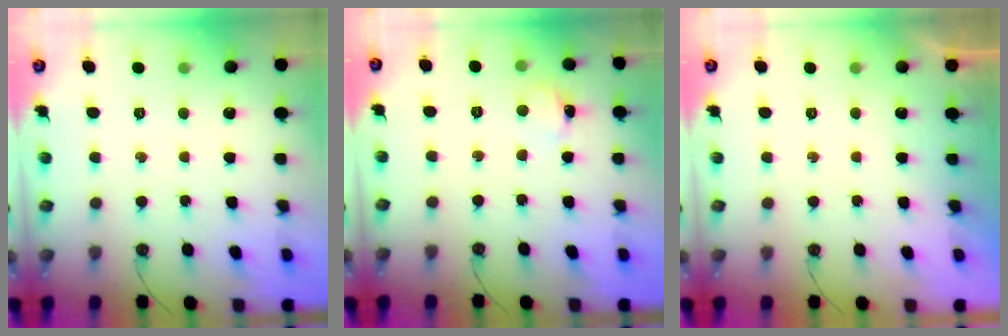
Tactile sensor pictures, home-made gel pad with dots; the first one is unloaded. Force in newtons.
{"total": 3.2, "press": 3.2, "slide": 0.5}
{"total": 0.0}